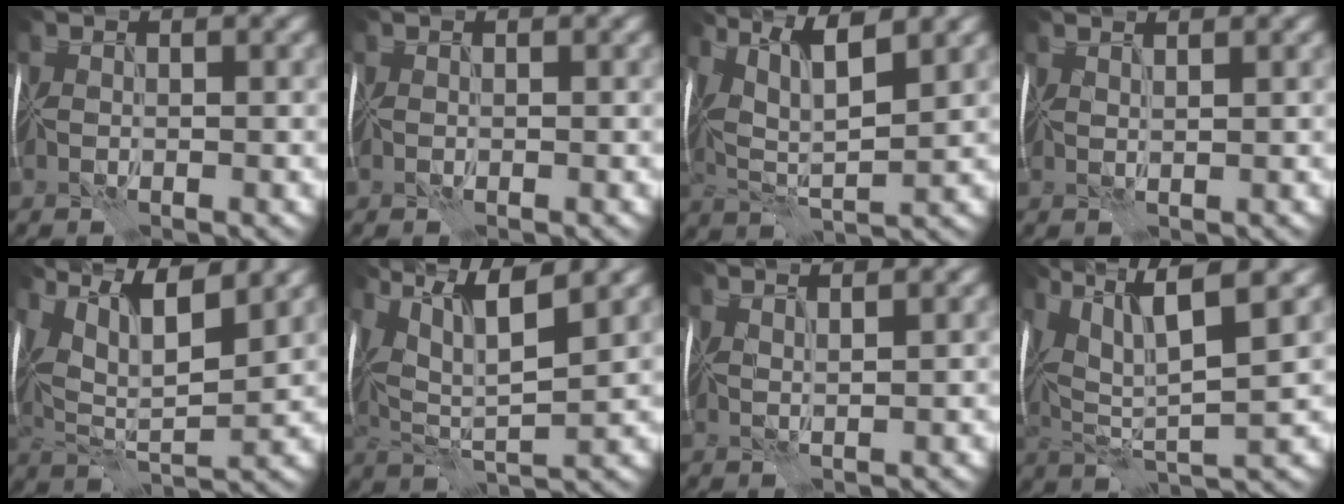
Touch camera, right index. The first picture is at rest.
{"total": 0.0}
{"total": 6.7, "force": [3.4, 1.8, 5.5], "torque": [-0.103, 0.004, 0.053]}
{"total": 1.5, "force": [1.2, 0.2, 0.9], "torque": [-0.001, 0.003, -0.001]}
{"total": 10.5, "force": [5.8, 3.5, 8.0], "torque": [-0.144, 0.017, 0.083]}
{"total": 8.9, "force": [4.8, 2.0, 7.3], "torque": [-0.137, 0.014, 0.076]}
{"total": 2.2, "force": [1.6, 0.3, 1.4], "torque": [-0.009, 0.006, 0.006]}
{"total": 9.8, "force": [4.4, 2.0, 8.5], "torque": [-0.160, 0.012, 0.079]}